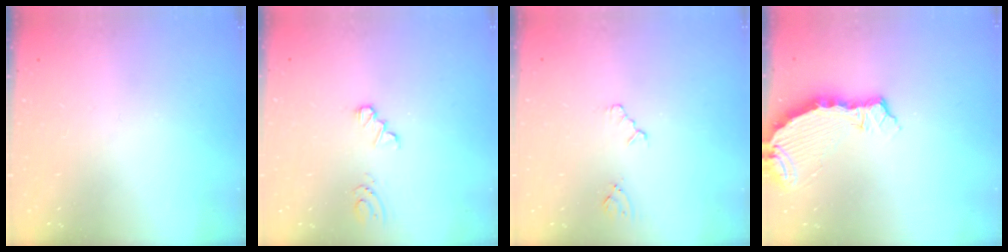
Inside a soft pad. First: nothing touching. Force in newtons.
{"total": 1.1, "press": 1.1, "slide": 0.2}
{"total": 2.2, "press": 2.2, "slide": 0.4}
{"total": 7.3, "press": 6.2, "slide": 3.9}